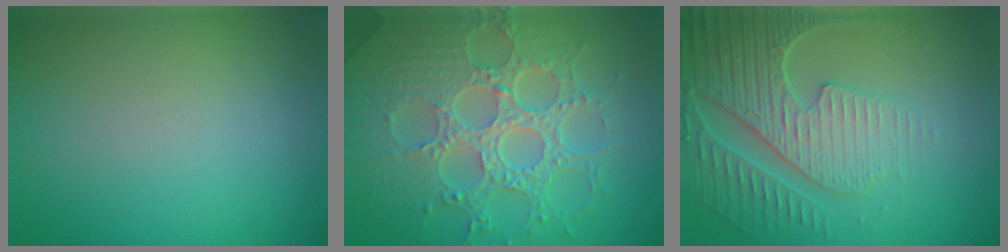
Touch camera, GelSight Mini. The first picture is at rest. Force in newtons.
{"total": 8.5, "press": 6.2, "slide": 5.9}
{"total": 6.0, "press": 5.1, "slide": 3.1}